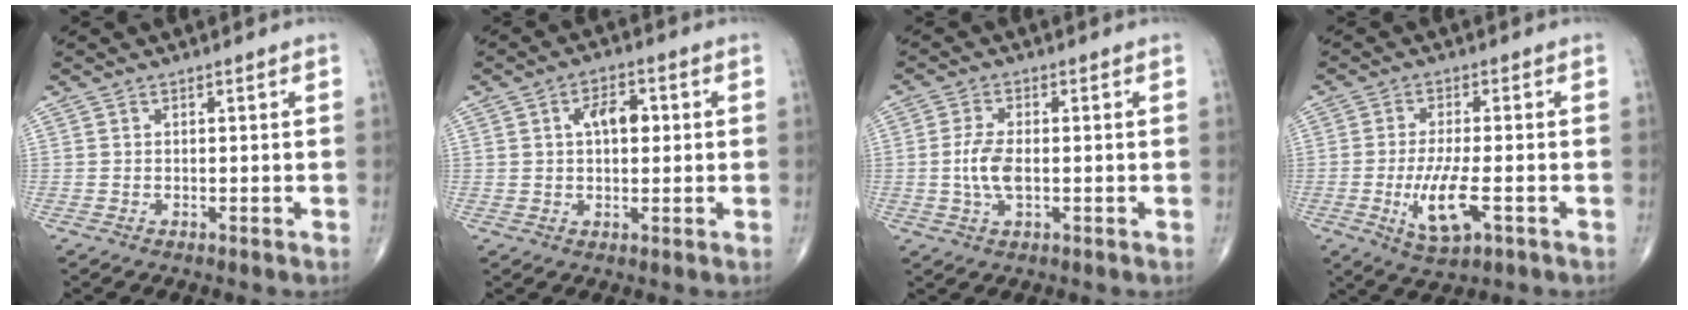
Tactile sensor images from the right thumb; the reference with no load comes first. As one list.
[{"total": 6.0, "force": [1.2, 3.4, 4.8], "torque": [-0.065, 0.008, 0.015]}, {"total": 5.5, "force": [-0.5, 2.5, 4.9], "torque": [-0.105, 0.001, -0.013]}, {"total": 8.6, "force": [-2.5, 2.7, 7.7], "torque": [-0.151, -0.007, -0.040]}]